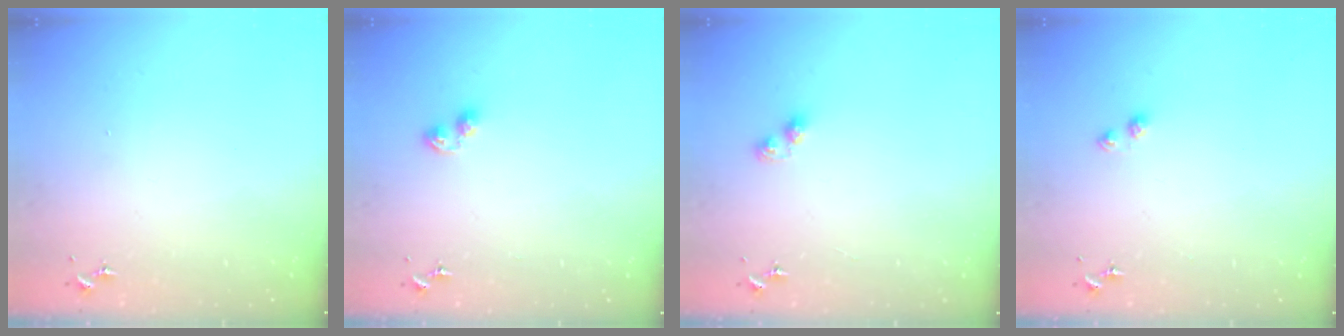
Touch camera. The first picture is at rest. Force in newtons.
{"total": 3.7, "press": 3.7, "slide": 0.4}
{"total": 2.6, "press": 2.5, "slide": 0.4}
{"total": 3.1, "press": 3.1, "slide": 0.4}